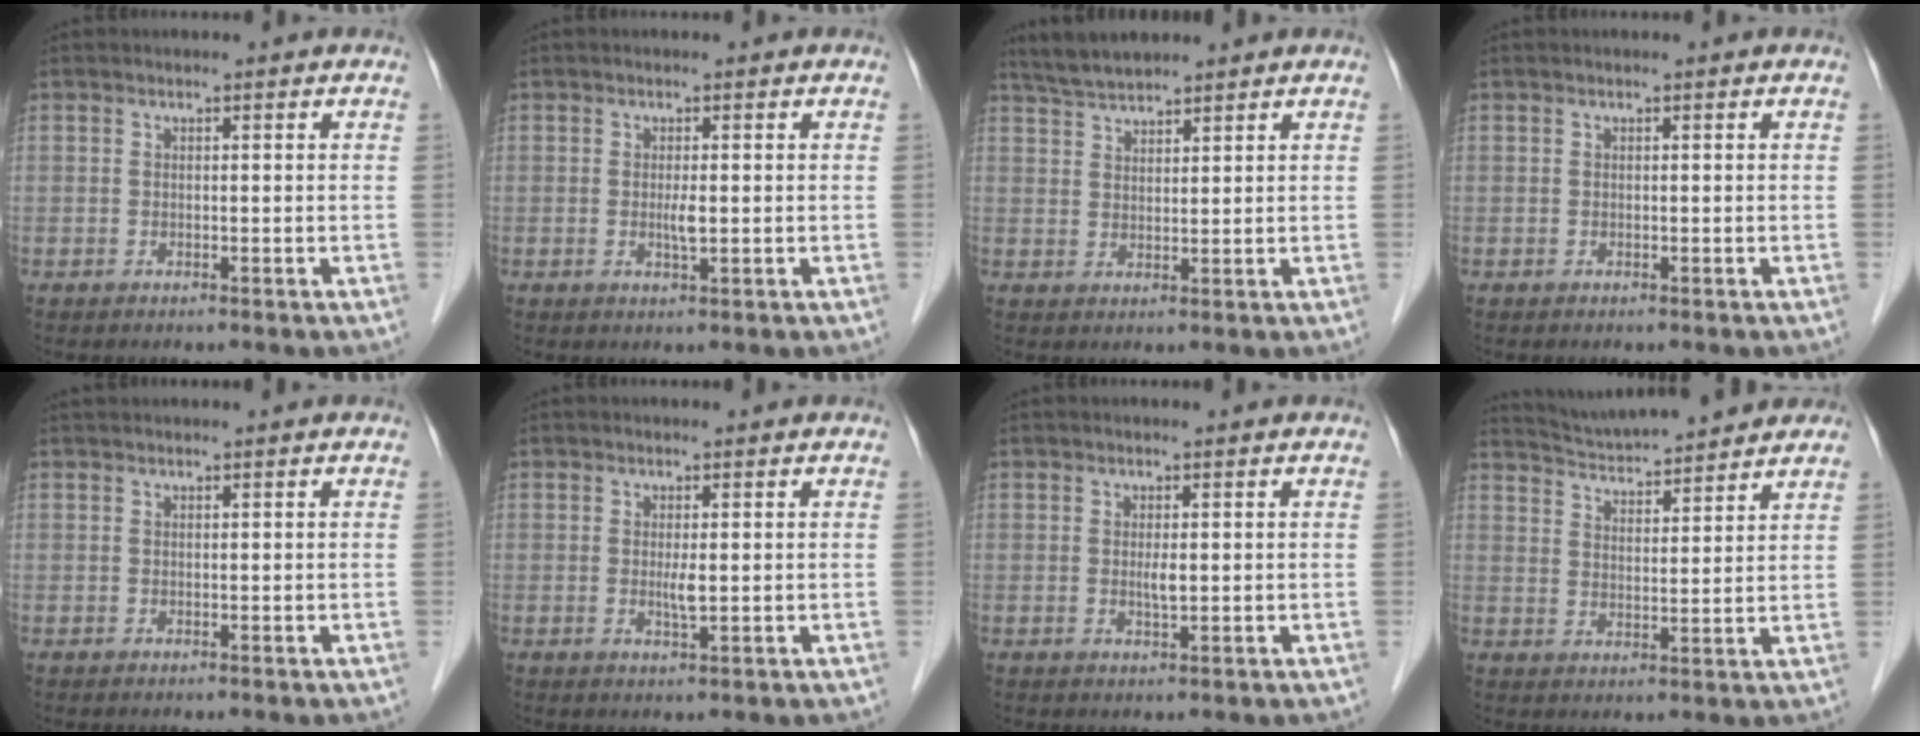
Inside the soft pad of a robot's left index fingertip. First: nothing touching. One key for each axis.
{"total": 1.7, "fx": -0.1, "fy": 0.2, "fz": 1.7, "tx": -0.033, "ty": -0.003, "tz": 0.000}
{"total": 5.0, "fx": 4.7, "fy": 0.7, "fz": 1.7, "tx": -0.042, "ty": 0.019, "tz": 0.094}
{"total": 0.0}
{"total": 0.6, "fx": 0.6, "fy": 0.0, "fz": 0.2, "tx": -0.006, "ty": 0.014, "tz": 0.016}
{"total": 1.9, "fx": 0.1, "fy": 0.2, "fz": 1.8, "tx": -0.037, "ty": -0.004, "tz": 0.003}
{"total": 1.5, "fx": 0.2, "fy": 0.2, "fz": 1.5, "tx": -0.029, "ty": -0.003, "tz": 0.003}
{"total": 12.6, "fx": 11.8, "fy": 1.5, "fz": 4.3, "tx": -0.070, "ty": 0.022, "tz": 0.177}